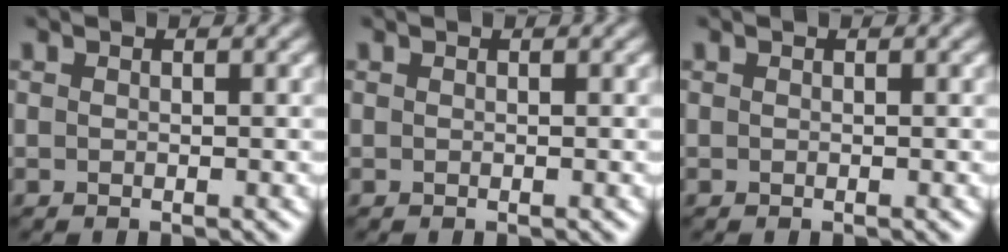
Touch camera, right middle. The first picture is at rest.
{"total": 0.0}
{"total": 0.0}